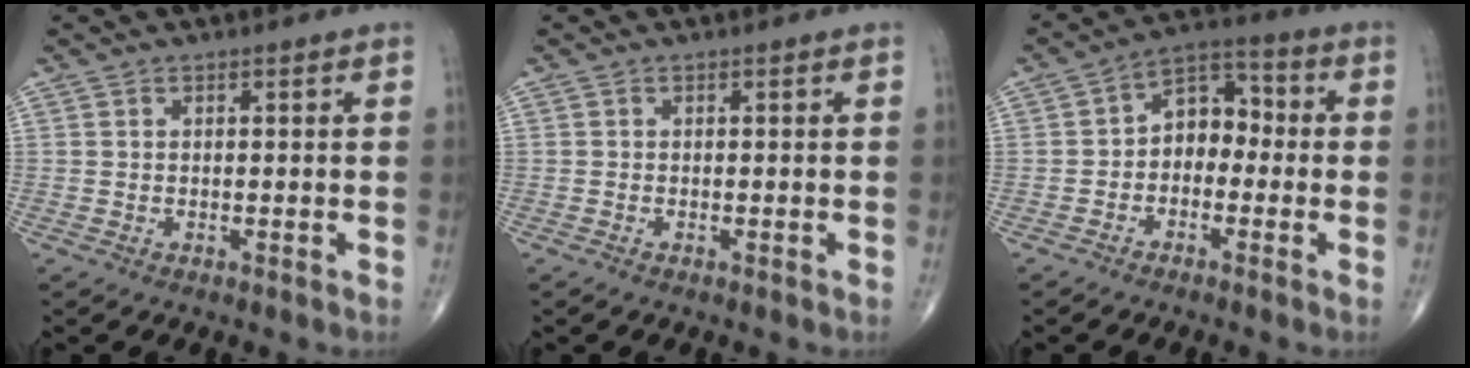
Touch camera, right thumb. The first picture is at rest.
{"total": 0.0}
{"total": 7.8, "force": [-1.0, 5.6, 5.3], "torque": [-0.050, 0.038, -0.037]}